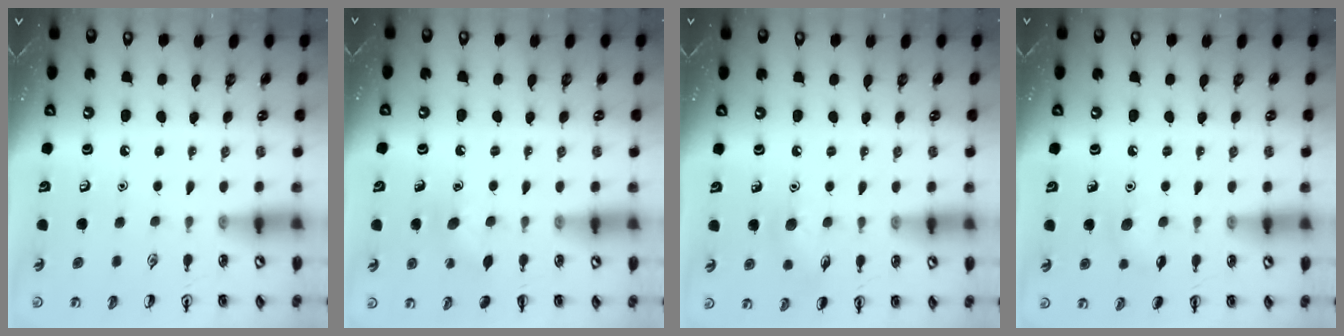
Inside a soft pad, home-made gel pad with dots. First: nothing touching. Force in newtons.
{"total": 5.1, "press": 4.9, "slide": 1.5}
{"total": 6.1, "press": 5.9, "slide": 1.5}
{"total": 5.2, "press": 5.0, "slide": 1.6}